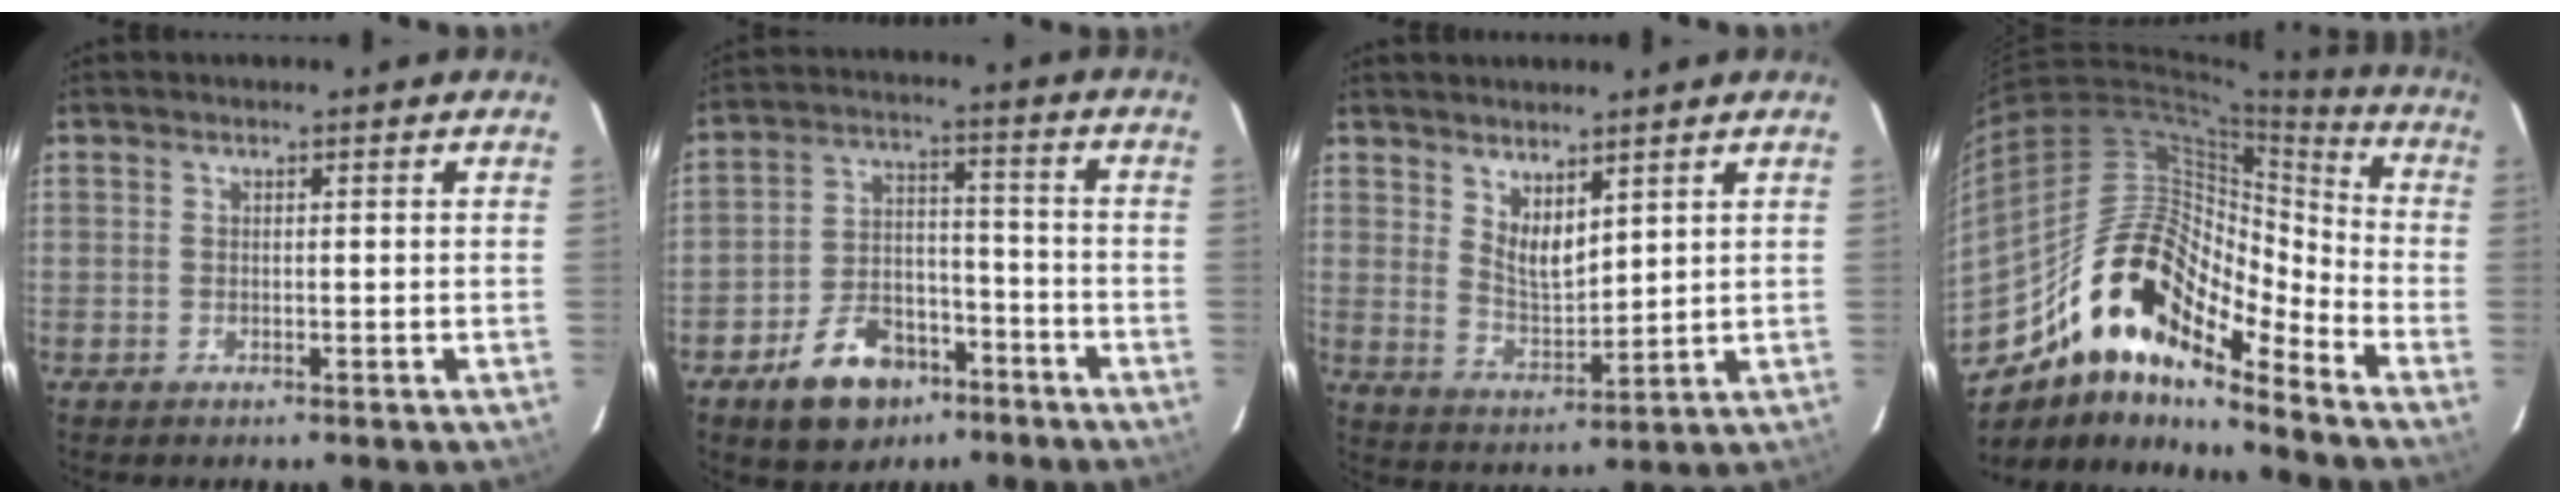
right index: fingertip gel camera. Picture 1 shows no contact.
{"total": 12.8, "force": [-8.0, 7.9, 6.1], "torque": [-0.130, 0.027, -0.115]}
{"total": 5.9, "force": [4.0, 2.5, 3.6], "torque": [-0.060, -0.010, 0.078]}
{"total": 18.9, "force": [-13.5, 6.5, 11.5], "torque": [-0.184, 0.001, -0.261]}